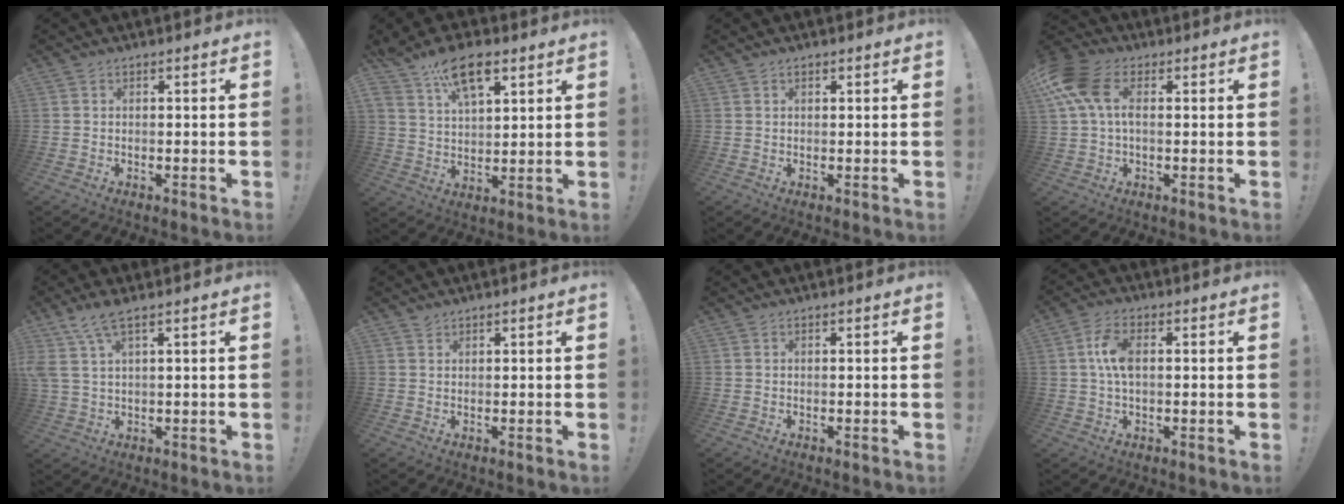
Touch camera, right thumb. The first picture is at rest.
{"total": 12.3, "force": [7.3, 6.3, 7.6], "torque": [-0.124, -0.025, 0.133]}
{"total": 0.8, "force": [0.5, 0.5, 0.4], "torque": [-0.005, 0.000, 0.008]}
{"total": 12.1, "force": [2.9, 7.3, 9.2], "torque": [-0.196, -0.002, 0.055]}
{"total": 6.7, "force": [3.9, 1.7, 5.2], "torque": [-0.102, -0.011, 0.077]}
{"total": 1.2, "force": [1.0, 0.4, 0.3], "torque": [-0.003, -0.003, 0.020]}
{"total": 0.0}
{"total": 7.4, "force": [0.9, 3.8, 6.3], "torque": [-0.123, 0.007, 0.016]}